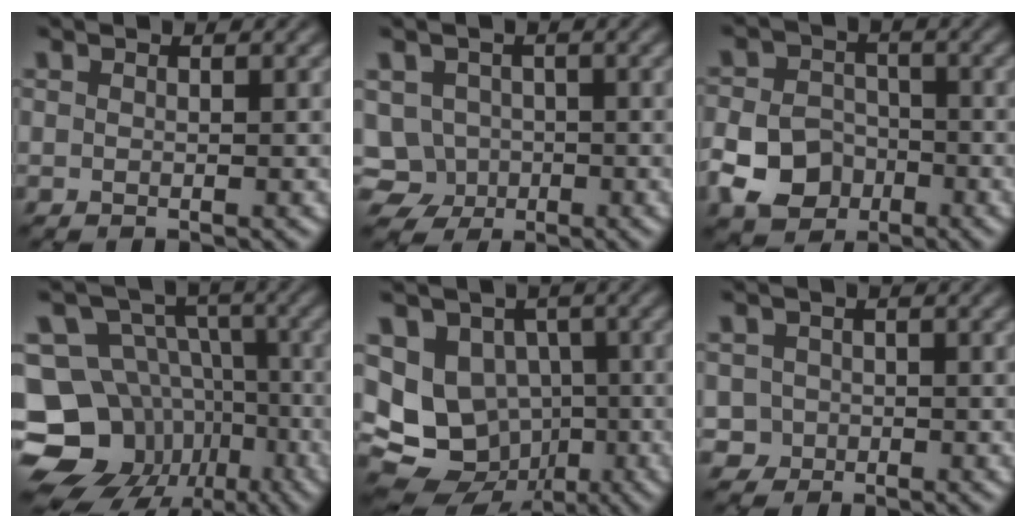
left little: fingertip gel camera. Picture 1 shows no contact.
{"total": 4.3, "force": [-1.5, 3.9, 1.0], "torque": [-0.003, 0.009, -0.038]}
{"total": 7.8, "force": [-3.4, 6.3, 2.9], "torque": [-0.045, -0.017, -0.082]}
{"total": 16.2, "force": [-7.2, 13.2, 6.1], "torque": [-0.121, -0.017, -0.112]}
{"total": 10.6, "force": [-1.5, 9.3, 4.9], "torque": [-0.089, 0.002, -0.038]}
{"total": 2.6, "force": [-0.5, 2.5, 0.3], "torque": [0.013, 0.014, -0.014]}